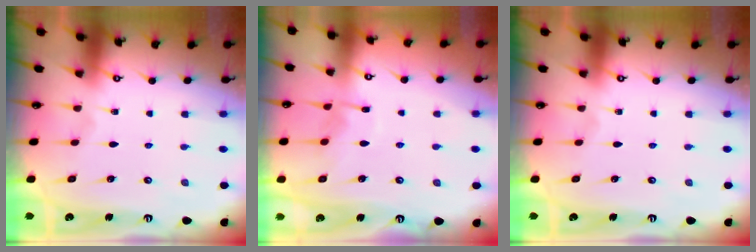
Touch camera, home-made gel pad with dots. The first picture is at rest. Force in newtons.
{"total": 5.3, "press": 5.3, "slide": 0.5}
{"total": 0.0}